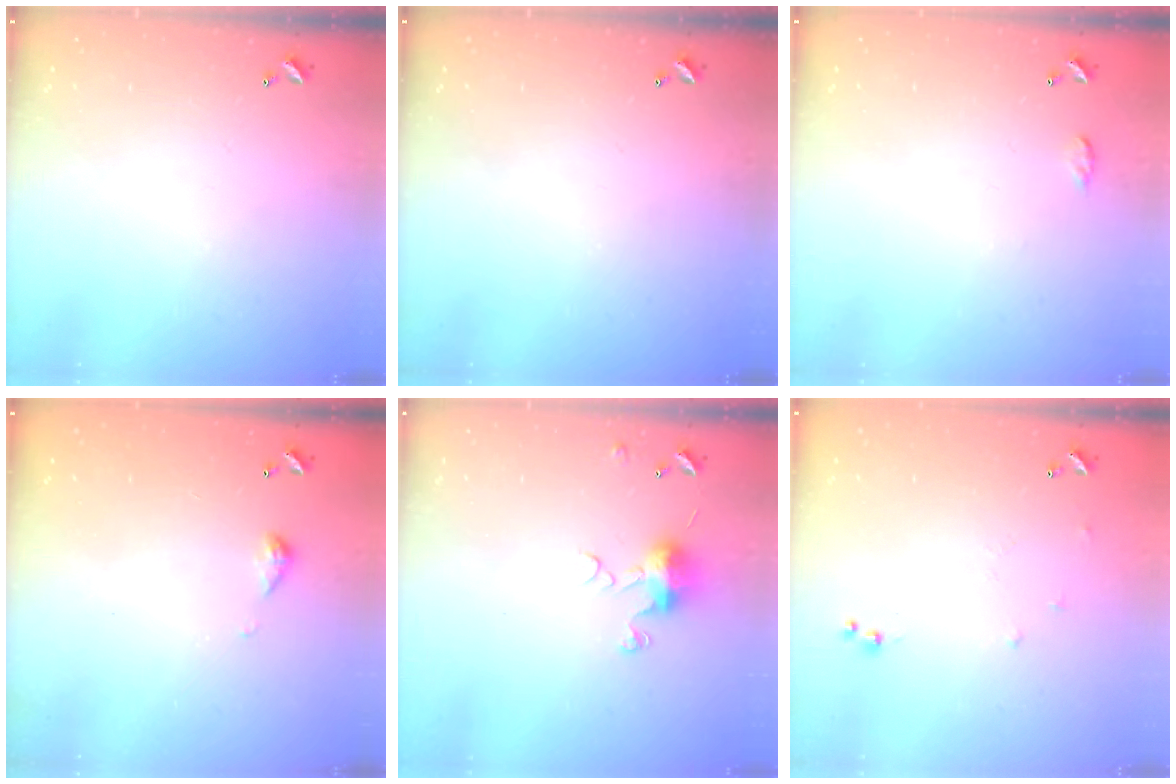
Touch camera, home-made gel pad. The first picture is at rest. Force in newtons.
{"total": 0.0}
{"total": 4.7, "press": 4.7, "slide": 0.6}
{"total": 4.0, "press": 4.0, "slide": 0.6}
{"total": 7.4, "press": 7.4, "slide": 1.0}
{"total": 6.3, "press": 6.3, "slide": 0.7}